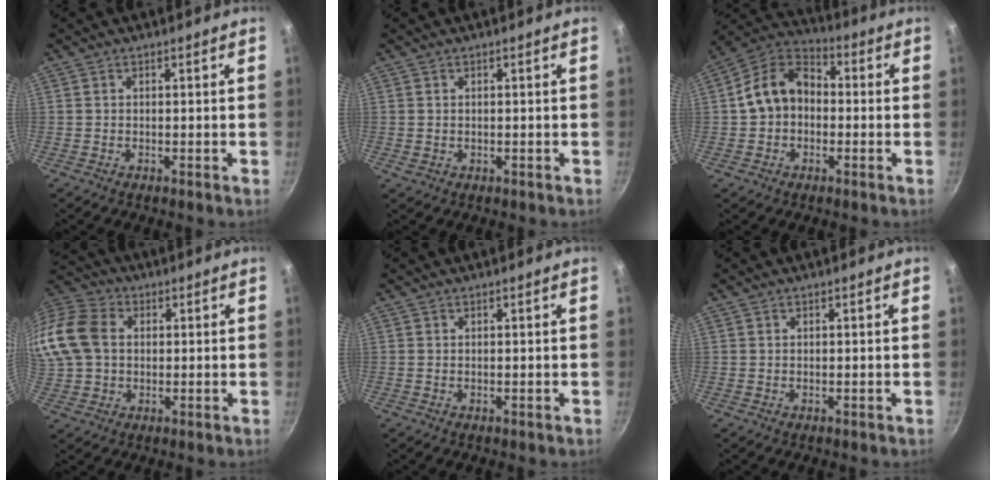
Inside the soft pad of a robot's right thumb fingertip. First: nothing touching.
{"total": 0.7, "force": [0.0, 0.6, 0.3], "torque": [-0.003, 0.001, 0.000]}
{"total": 11.2, "force": [-0.5, 8.6, 7.2], "torque": [-0.097, 0.044, -0.027]}
{"total": 18.6, "force": [2.3, 14.6, 11.3], "torque": [-0.264, 0.036, 0.032]}
{"total": 0.0}
{"total": 0.0}